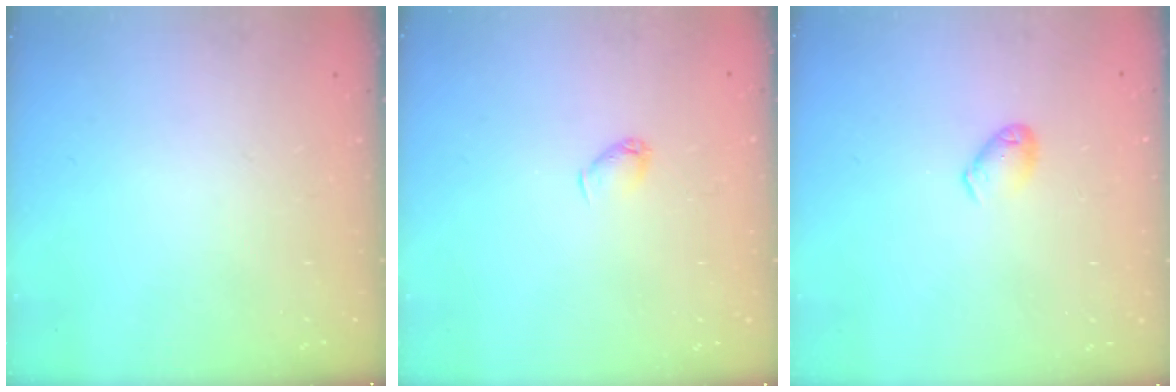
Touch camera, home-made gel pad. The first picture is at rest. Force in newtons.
{"total": 3.1, "press": 3.0, "slide": 0.7}
{"total": 4.8, "press": 4.7, "slide": 0.7}